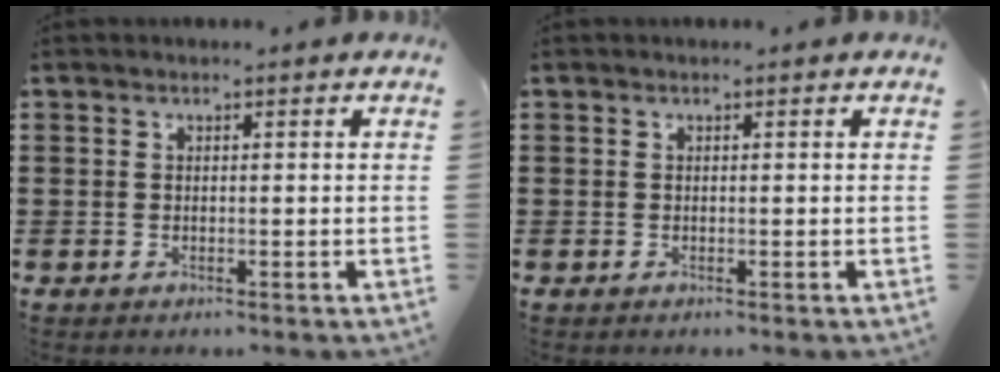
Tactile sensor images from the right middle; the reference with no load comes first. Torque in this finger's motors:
{"motor_torque": [0.02, -0.04, -0.02, -0.01]}